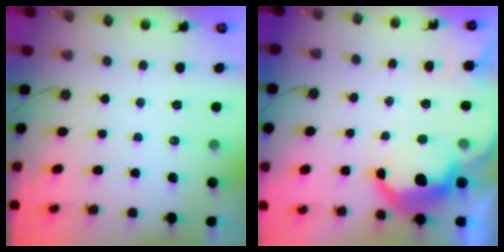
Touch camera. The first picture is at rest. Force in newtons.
{"total": 11.7, "press": 11.6, "slide": 0.7}